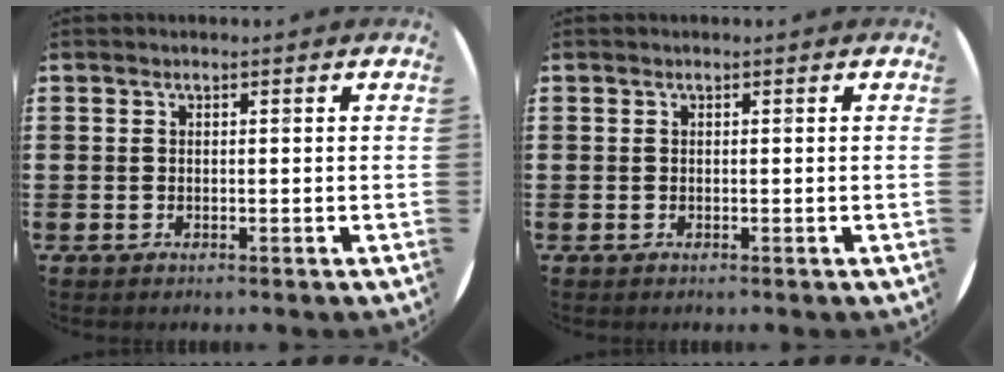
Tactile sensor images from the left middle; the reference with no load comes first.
{"total": 0.0}